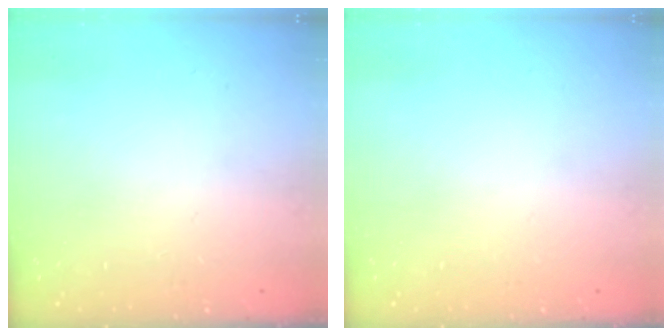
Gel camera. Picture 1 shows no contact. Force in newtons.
{"total": 0.0}